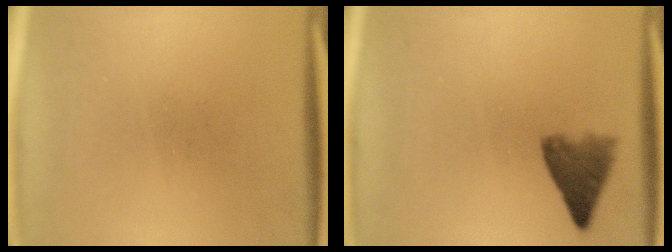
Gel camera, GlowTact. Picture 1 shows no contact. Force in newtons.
{"total": 4.4}